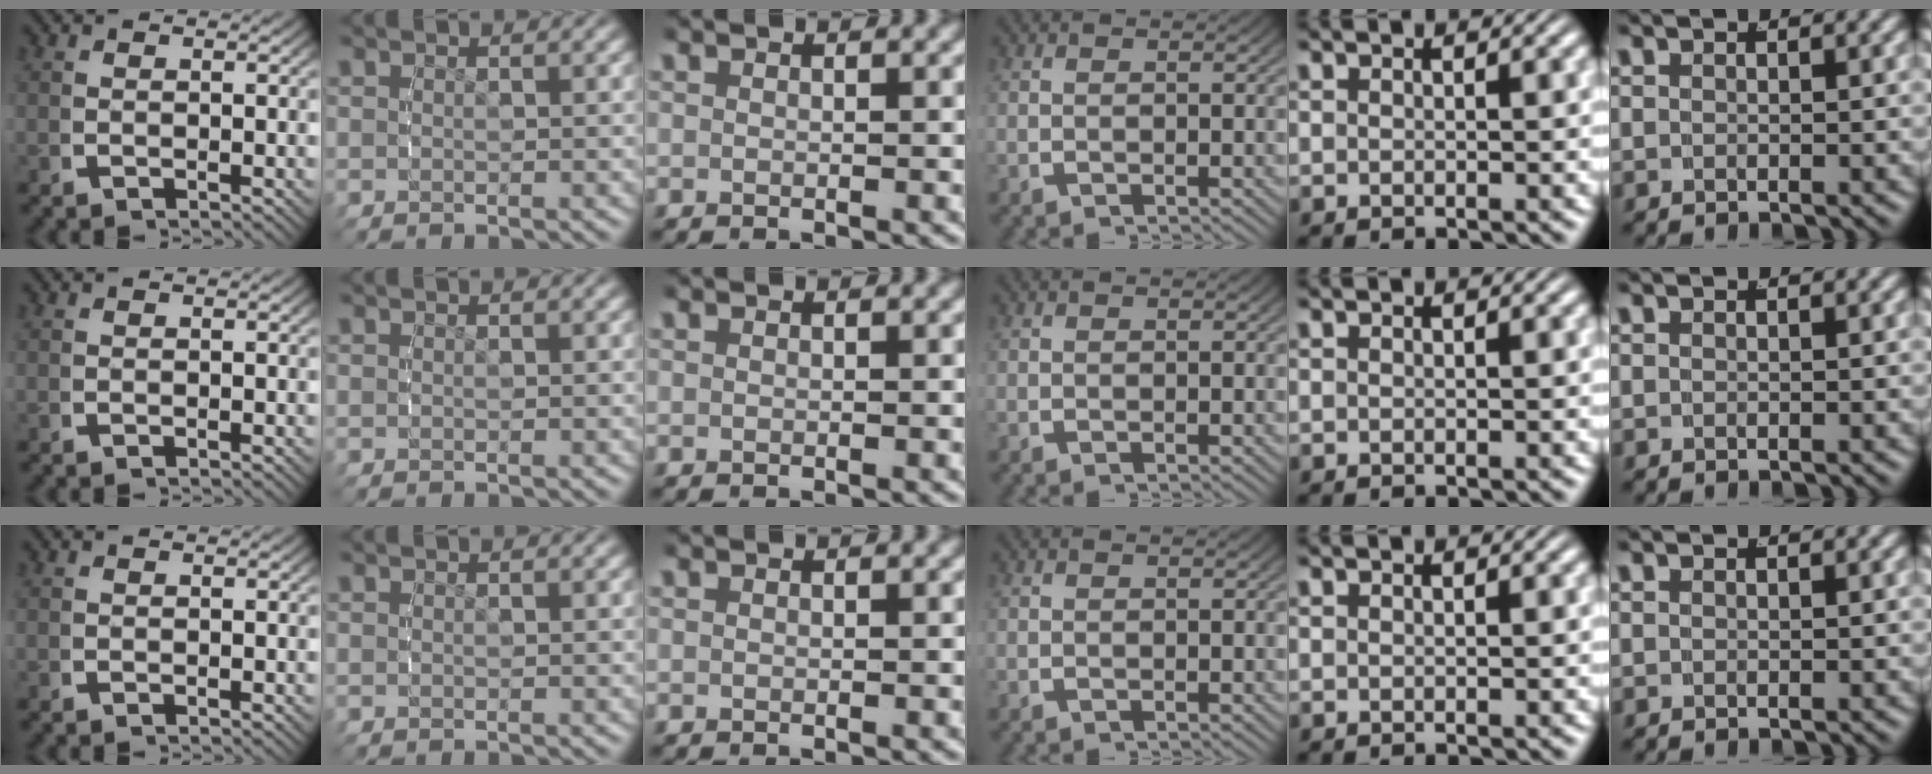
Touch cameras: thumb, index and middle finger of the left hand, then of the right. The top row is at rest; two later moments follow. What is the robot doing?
{"motion": "reach", "object": "napkin"}